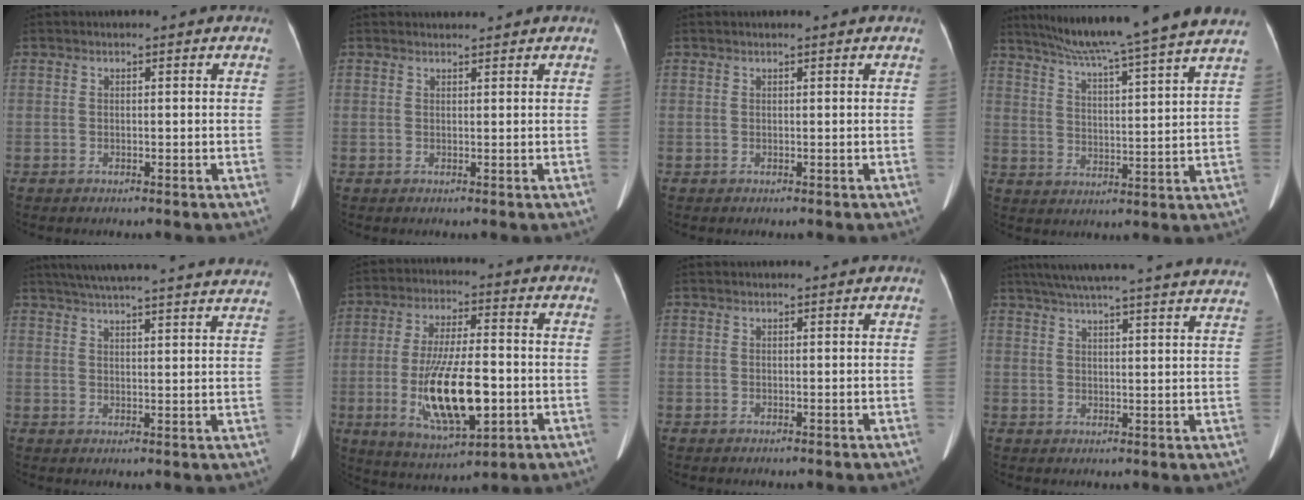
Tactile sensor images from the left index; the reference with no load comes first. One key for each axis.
{"total": 1.5, "fx": 1.5, "fy": 0.0, "fz": 0.1, "tx": -0.005, "ty": 0.012, "tz": 0.029}
{"total": 1.4, "fx": 1.2, "fy": -0.1, "fz": 0.6, "tx": -0.010, "ty": 0.015, "tz": 0.019}
{"total": 21.1, "fx": 18.2, "fy": -1.9, "fz": 10.6, "tx": -0.178, "ty": -0.013, "tz": 0.250}
{"total": 29.1, "fx": 26.6, "fy": 1.8, "fz": 11.6, "tx": -0.192, "ty": -0.019, "tz": 0.330}
{"total": 14.5, "fx": -3.0, "fy": 3.9, "fz": 13.7, "tx": -0.259, "ty": -0.016, "tz": -0.045}
{"total": 2.1, "fx": 2.0, "fy": 0.0, "fz": 0.7, "tx": -0.006, "ty": 0.020, "tz": 0.028}
{"total": 30.6, "fx": 27.8, "fy": 1.5, "fz": 12.8, "tx": -0.211, "ty": -0.024, "tz": 0.343}